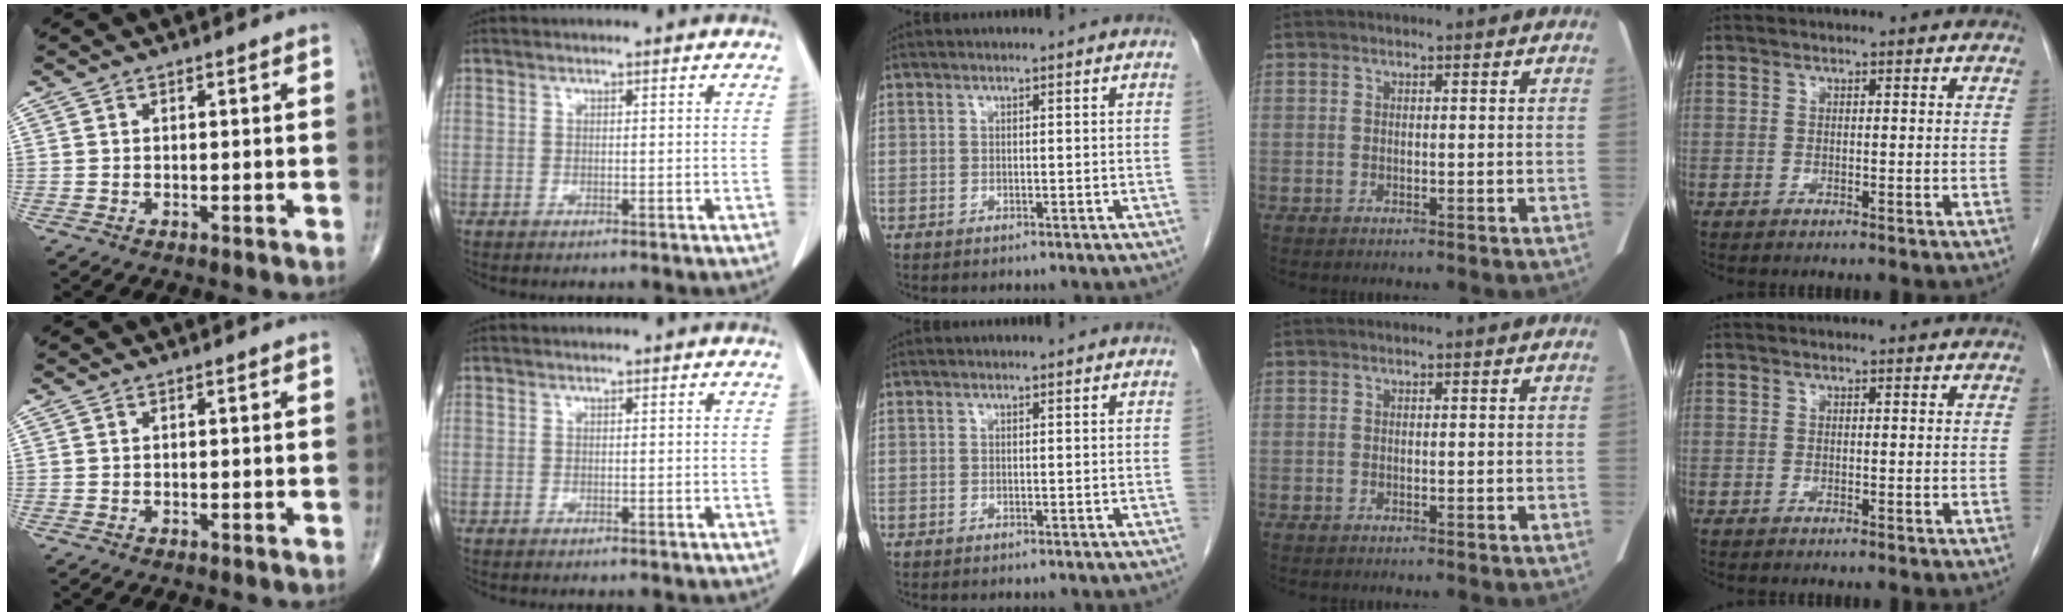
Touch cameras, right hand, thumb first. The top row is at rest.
{}